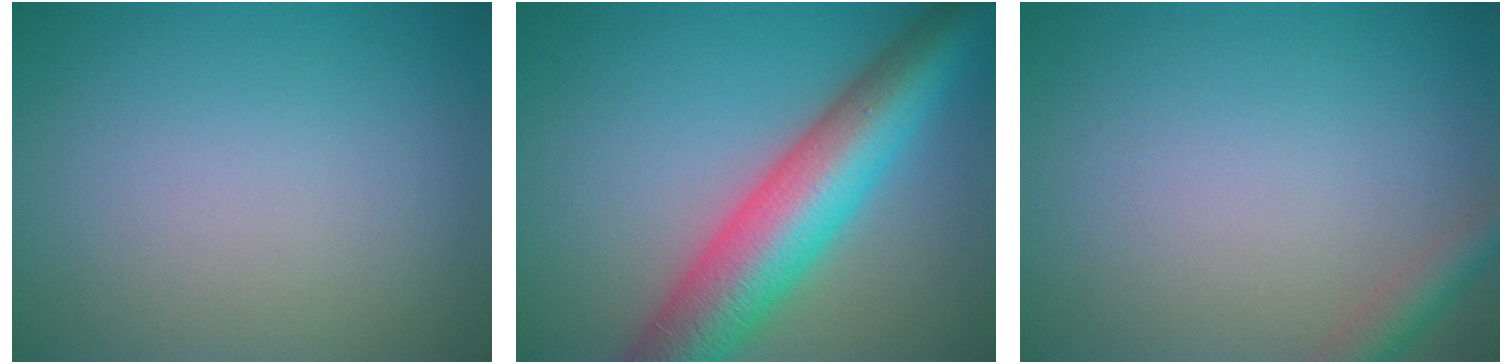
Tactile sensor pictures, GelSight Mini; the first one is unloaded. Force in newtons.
{"total": 10.2, "press": 10.2, "slide": 0.2}
{"total": 2.2, "press": 2.2, "slide": 0.2}